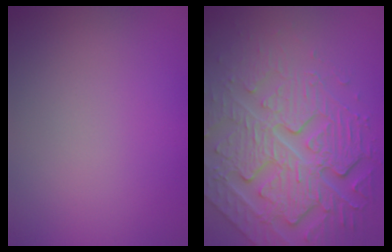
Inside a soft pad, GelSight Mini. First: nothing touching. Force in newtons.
{"total": 8.0, "press": 6.0, "slide": 5.3}